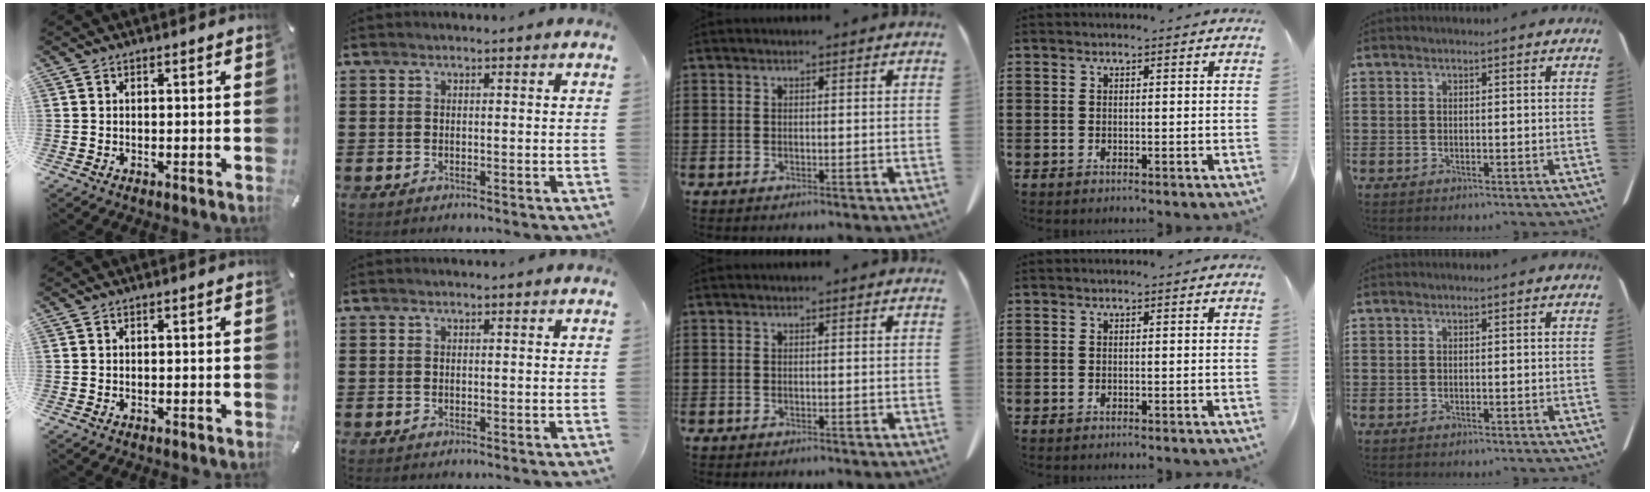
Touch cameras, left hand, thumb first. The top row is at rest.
{}